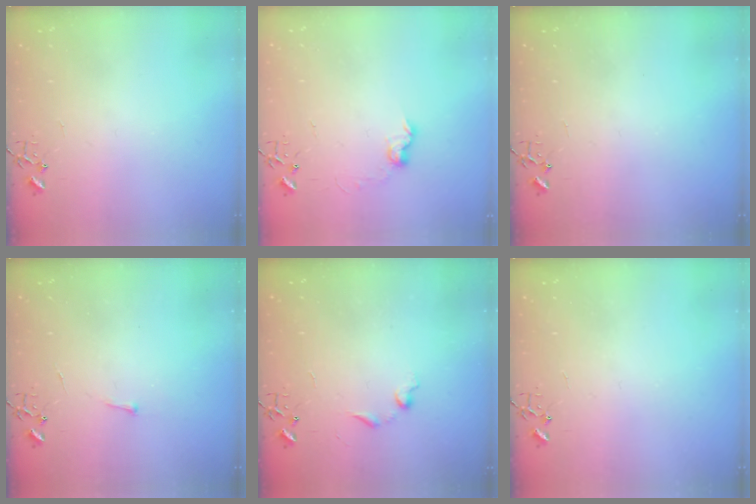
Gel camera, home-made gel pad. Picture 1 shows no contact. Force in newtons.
{"total": 7.1, "press": 7.1, "slide": 0.4}
{"total": 0.0}
{"total": 2.9, "press": 2.9, "slide": 0.4}
{"total": 4.8, "press": 4.8, "slide": 0.7}
{"total": 0.0}